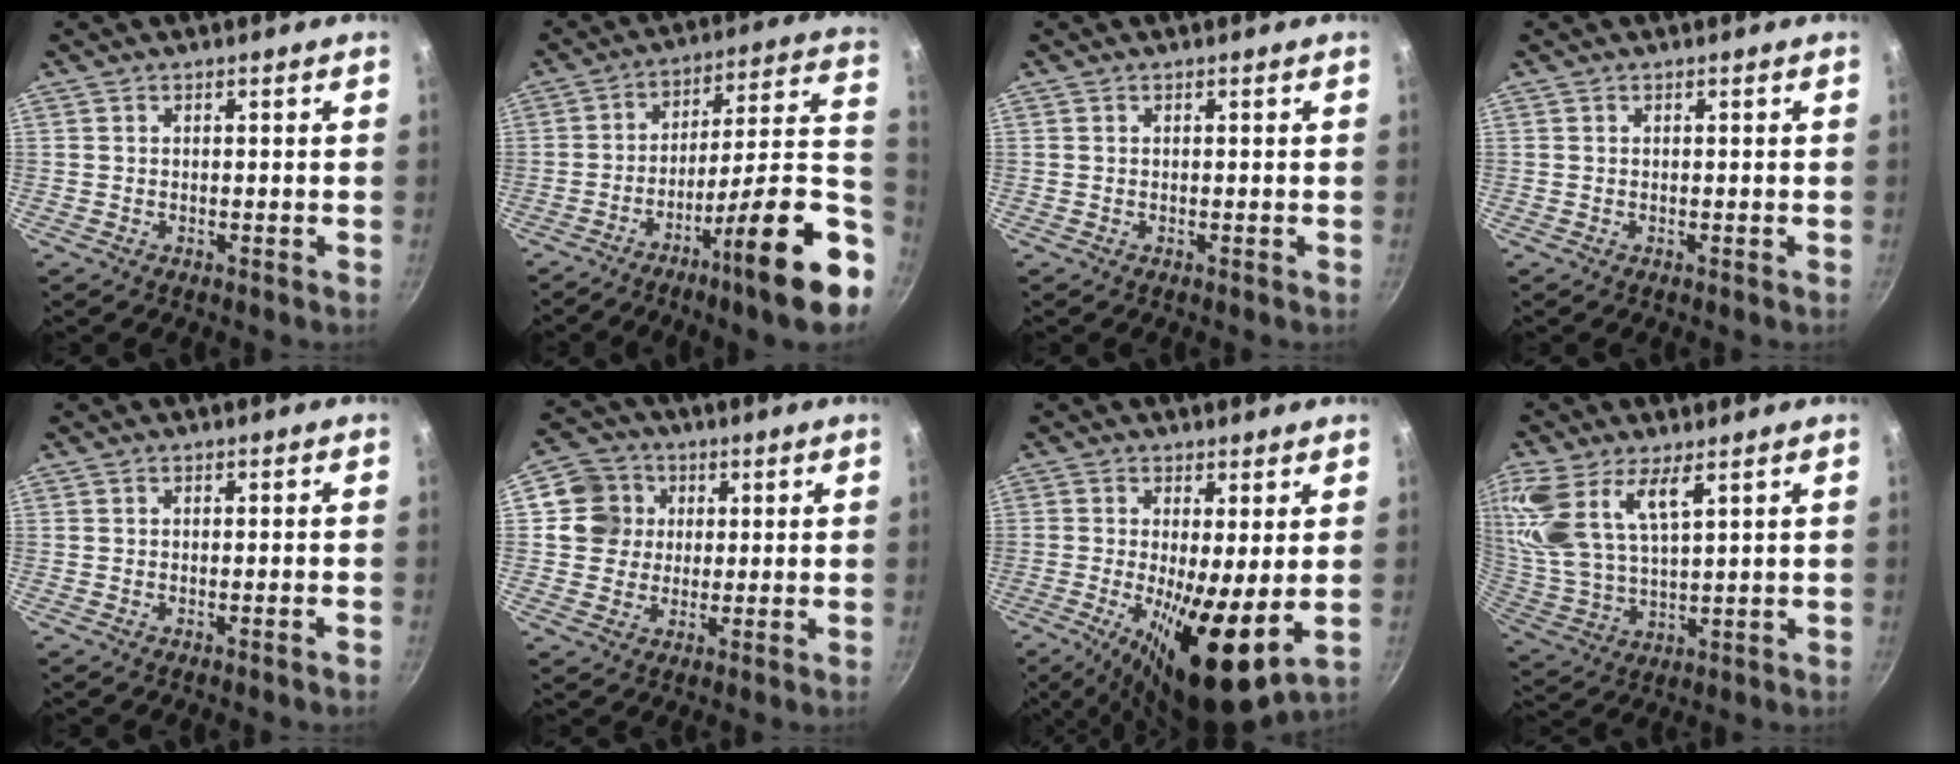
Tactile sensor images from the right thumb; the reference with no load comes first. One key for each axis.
{"total": 20.6, "fx": -7.5, "fy": 3.4, "fz": 18.8, "tx": -0.242, "ty": 0.039, "tz": -0.120}
{"total": 0.0}
{"total": 0.0}
{"total": 0.9, "fx": -0.7, "fy": -0.2, "fz": 0.6, "tx": -0.016, "ty": 0.011, "tz": -0.008}
{"total": 8.0, "fx": 1.6, "fy": 7.5, "fz": 2.4, "tx": -0.004, "ty": 0.011, "tz": 0.017}
{"total": 13.9, "fx": -1.5, "fy": 3.9, "fz": 13.3, "tx": -0.217, "ty": -0.028, "tz": -0.018}
{"total": 15.2, "fx": 8.0, "fy": 6.5, "fz": 11.2, "tx": -0.232, "ty": -0.024, "tz": 0.171}